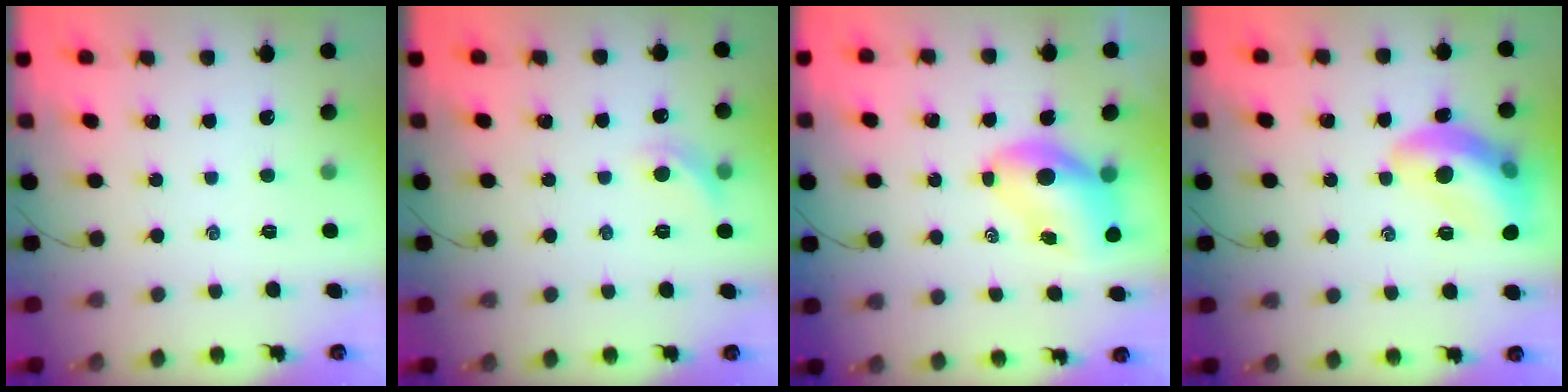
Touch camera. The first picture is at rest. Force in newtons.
{"total": 6.4, "press": 6.3, "slide": 1.4}
{"total": 7.5, "press": 7.2, "slide": 2.1}
{"total": 14.7, "press": 14.7, "slide": 1.3}